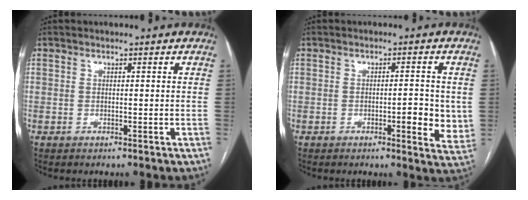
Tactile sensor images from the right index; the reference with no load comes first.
{"total": 5.7, "force": [-0.4, 1.5, 5.5], "torque": [-0.067, -0.005, -0.007]}